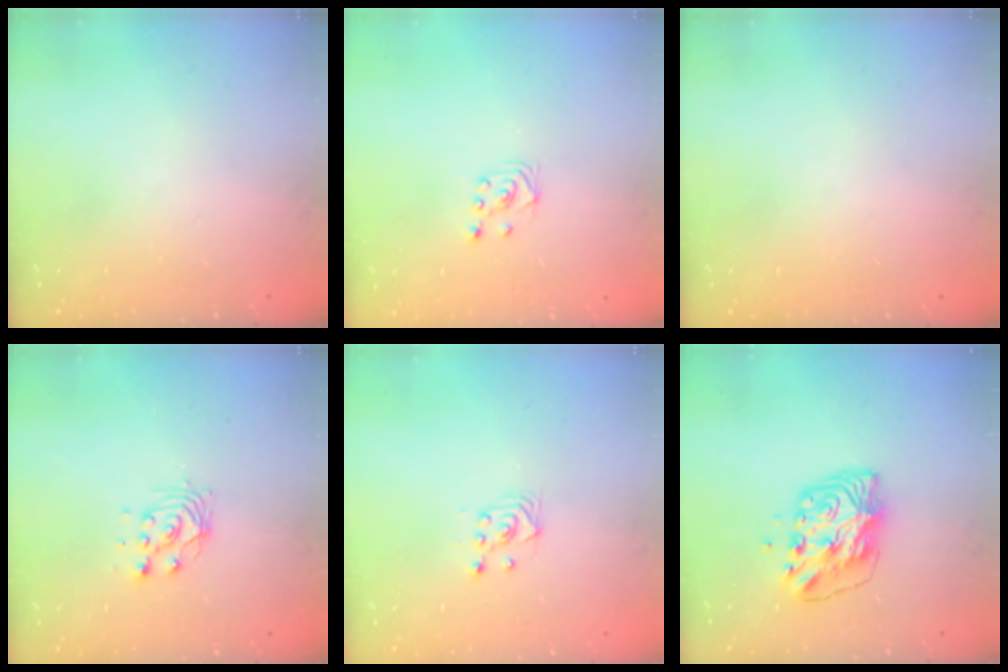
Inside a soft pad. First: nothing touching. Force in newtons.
{"total": 2.3, "press": 2.2, "slide": 0.6}
{"total": 0.0}
{"total": 5.0, "press": 5.0, "slide": 0.2}
{"total": 3.4, "press": 3.0, "slide": 1.6}
{"total": 8.5, "press": 8.4, "slide": 1.3}